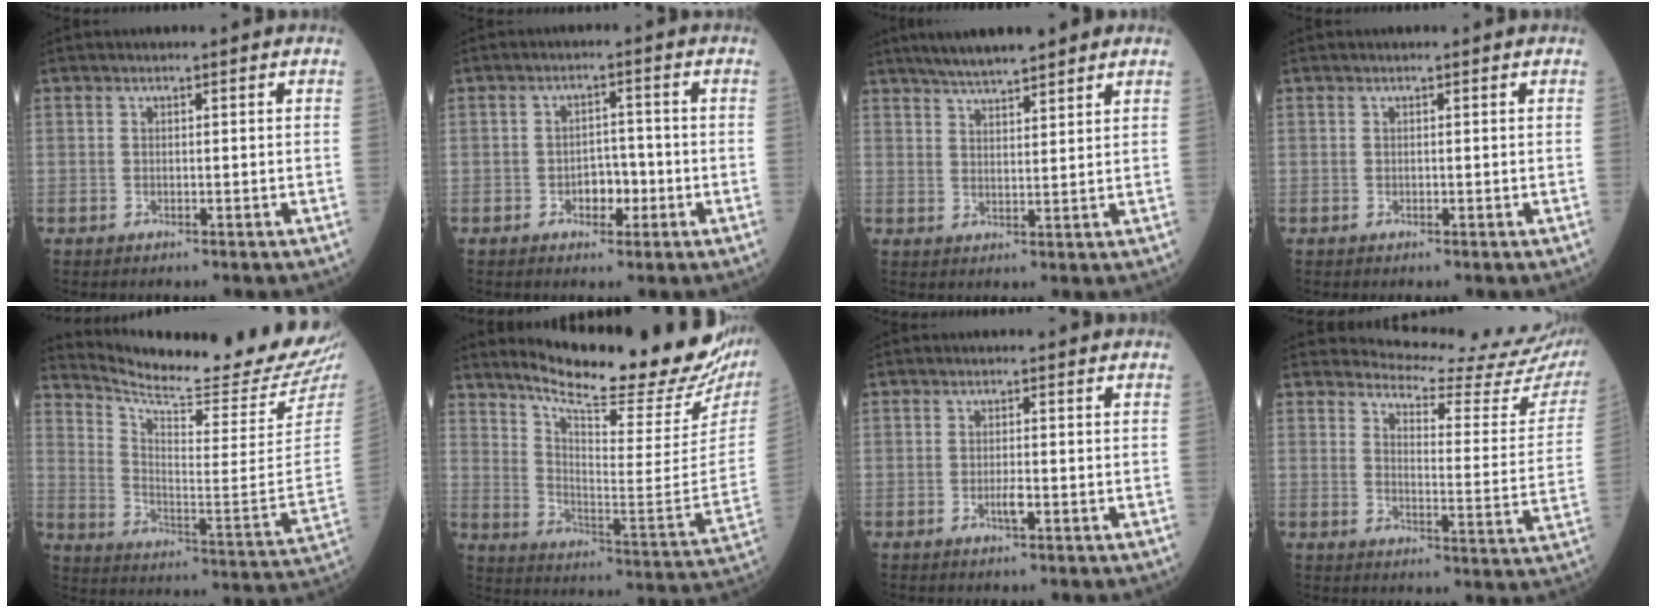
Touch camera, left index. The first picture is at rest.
{"total": 3.4, "force": [-1.3, 2.0, 2.5], "torque": [-0.033, 0.007, -0.021]}
{"total": 6.0, "force": [5.4, 0.6, 2.7], "torque": [-0.044, 0.026, 0.089]}
{"total": 0.0}
{"total": 21.1, "force": [20.0, -0.3, 6.7], "torque": [-0.128, -0.112, 0.273]}
{"total": 24.9, "force": [22.1, 2.0, 11.5], "torque": [-0.188, -0.091, 0.297]}
{"total": 1.4, "force": [-0.4, 0.2, 1.3], "torque": [-0.027, -0.002, -0.006]}
{"total": 15.7, "force": [15.4, 0.5, 3.1], "torque": [-0.039, -0.106, 0.163]}